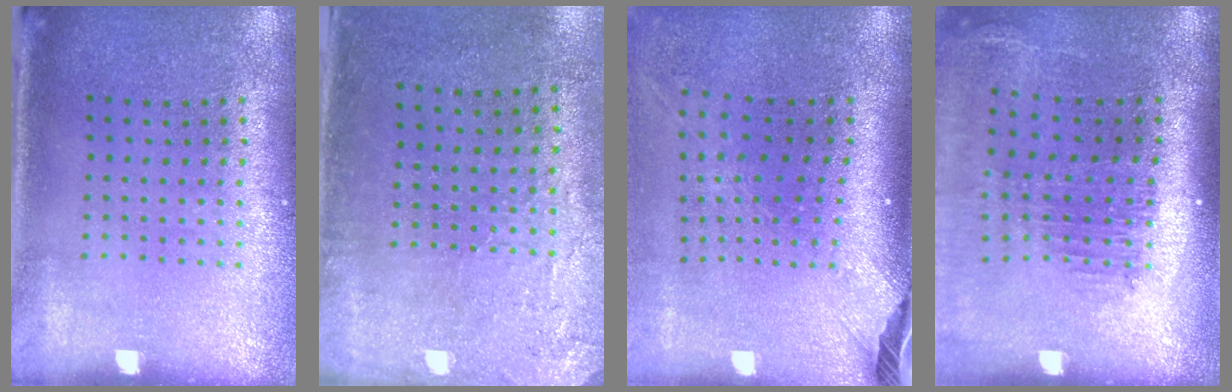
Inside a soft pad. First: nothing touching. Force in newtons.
{"total": 2.8, "press": 2.3, "slide": 1.6}
{"total": 2.5, "press": 1.8, "slide": 1.7}
{"total": 2.1, "press": 1.7, "slide": 1.2}